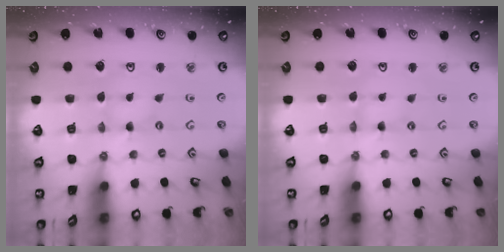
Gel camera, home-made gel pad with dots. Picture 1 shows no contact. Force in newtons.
{"total": 0.5, "press": 0.5, "slide": 0.2}